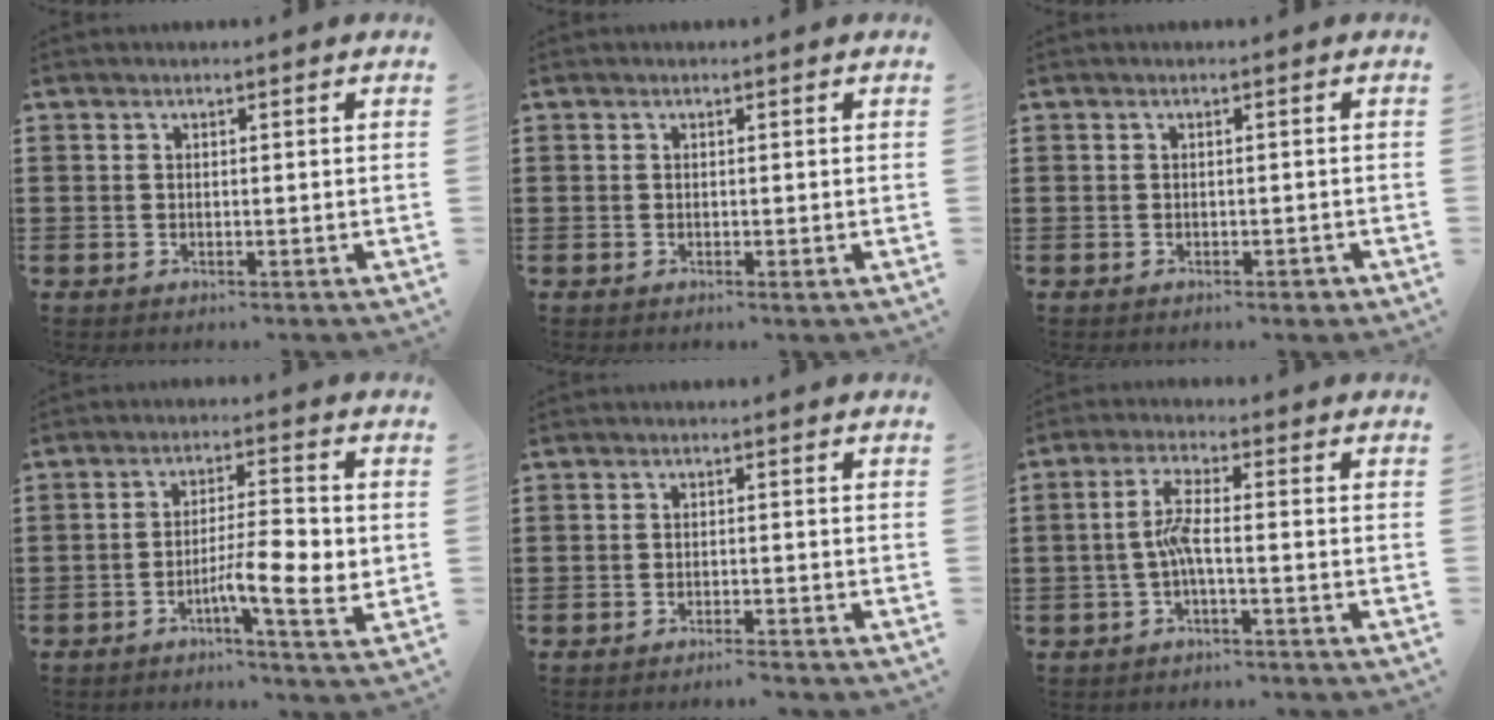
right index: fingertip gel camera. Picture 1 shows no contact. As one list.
[{"total": 0.0}, {"total": 0.8, "force": [-0.5, 0.3, 0.6], "torque": [-0.013, -0.003, -0.009]}, {"total": 7.7, "force": [-2.0, 1.3, 7.3], "torque": [-0.129, -0.003, -0.034]}, {"total": 1.3, "force": [-1.2, -0.3, 0.5], "torque": [-0.011, -0.003, -0.022]}, {"total": 4.4, "force": [-1.3, 0.7, 4.1], "torque": [-0.092, -0.001, -0.031]}]